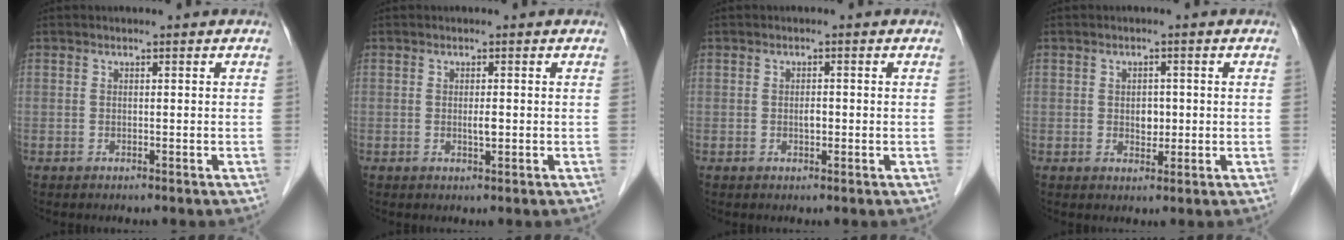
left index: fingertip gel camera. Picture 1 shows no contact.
{"total": 1.2, "force": [0.0, 0.3, 1.2], "torque": [-0.021, -0.002, -0.001]}
{"total": 1.2, "force": [-0.2, 0.6, 1.0], "torque": [-0.018, 0.001, -0.004]}
{"total": 2.4, "force": [0.0, 1.7, 1.7], "torque": [-0.026, 0.000, 0.003]}